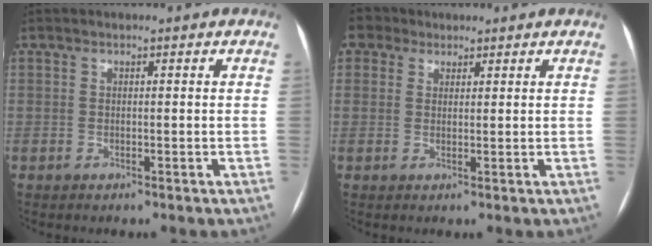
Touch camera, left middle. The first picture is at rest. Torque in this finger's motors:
{"motor_torque": [1.68, -0.46, 1.05, 0.21]}